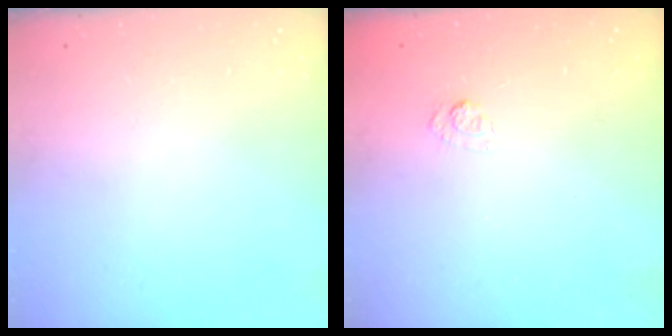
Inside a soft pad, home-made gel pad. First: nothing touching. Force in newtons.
{"total": 2.7, "press": 2.3, "slide": 1.5}